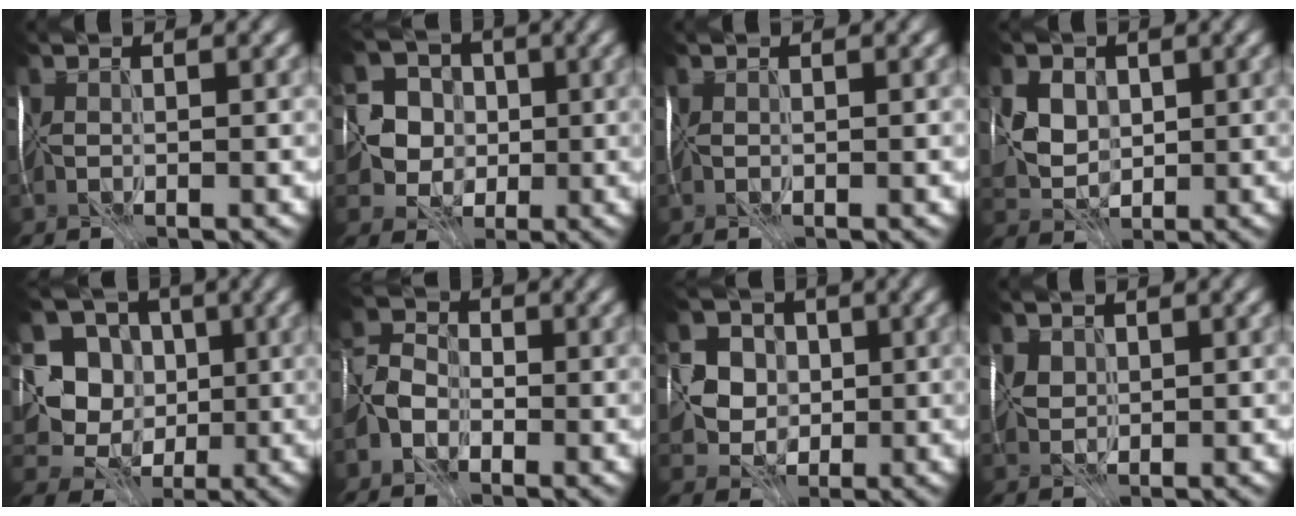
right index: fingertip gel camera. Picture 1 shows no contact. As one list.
[{"total": 5.1, "force": [0.0, 5.0, 1.0], "torque": [-0.008, 0.014, -0.020]}, {"total": 0.0}, {"total": 4.0, "force": [1.7, 3.1, 1.8], "torque": [-0.019, 0.022, 0.025]}, {"total": 5.3, "force": [0.7, 5.1, 1.5], "torque": [-0.016, -0.008, -0.001]}, {"total": 1.9, "force": [-1.4, 1.2, 0.2], "torque": [-0.002, 0.010, -0.033]}, {"total": 2.9, "force": [0.5, 2.9, 0.3], "torque": [-0.001, 0.005, 0.008]}, {"total": 1.2, "force": [1.0, 0.6, -0.4], "torque": [0.011, 0.006, 0.021]}]